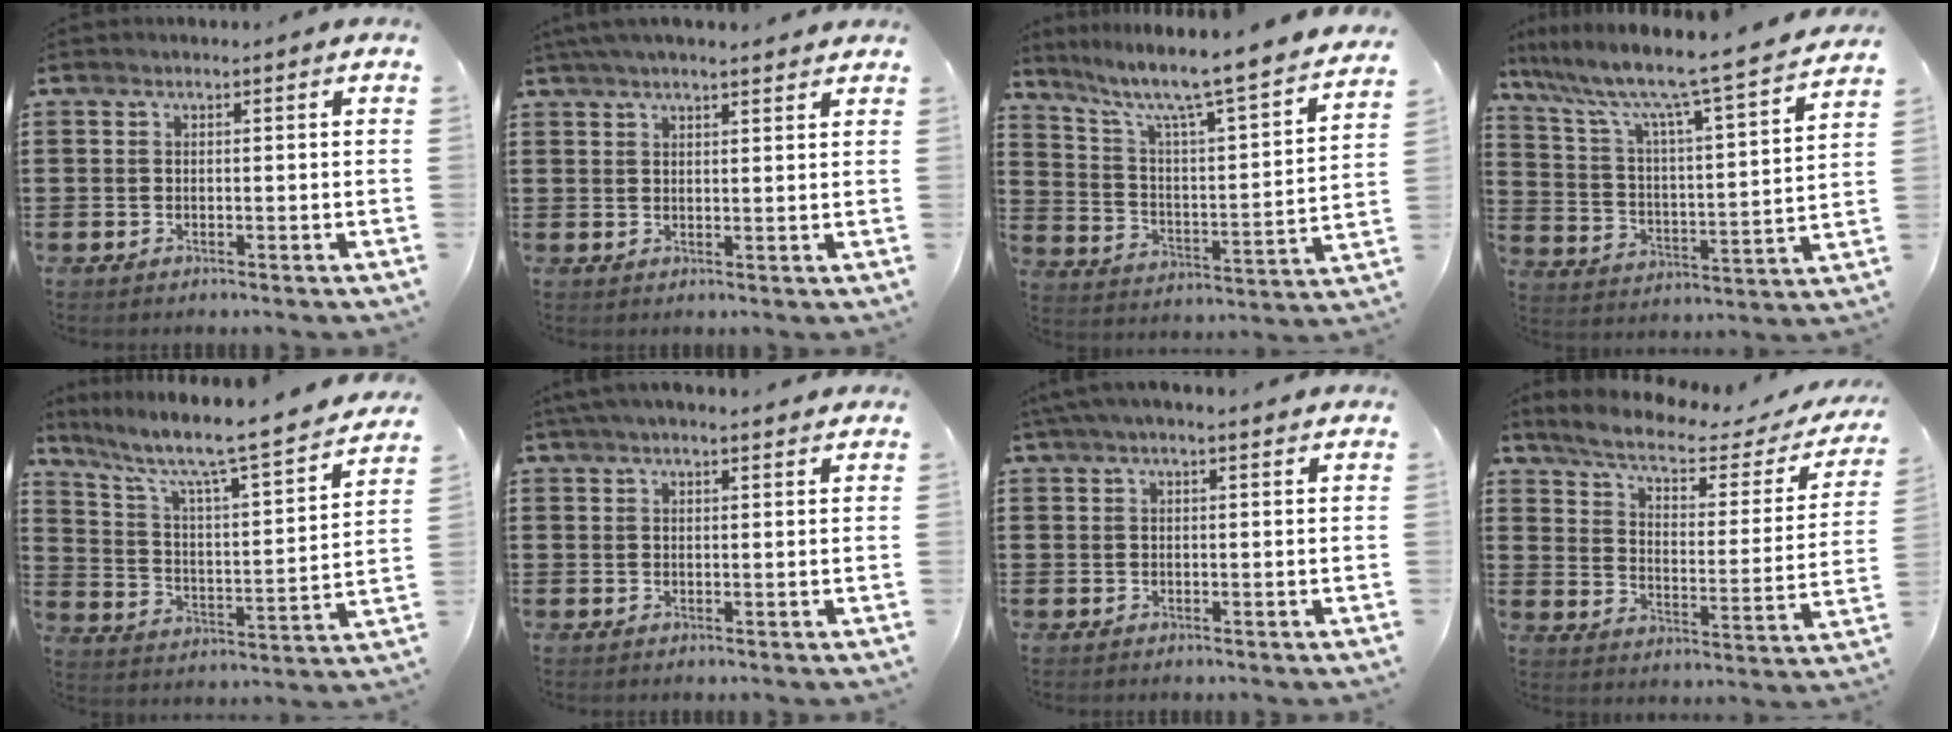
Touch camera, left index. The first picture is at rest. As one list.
[{"total": 3.4, "force": [2.9, 0.3, 1.7], "torque": [-0.040, 0.003, 0.054]}, {"total": 7.1, "force": [5.8, 0.2, 4.2], "torque": [-0.106, -0.054, 0.086]}, {"total": 8.8, "force": [7.4, -0.3, 4.6], "torque": [-0.120, -0.064, 0.113]}, {"total": 7.2, "force": [5.8, 0.5, 4.2], "torque": [-0.109, -0.052, 0.087]}, {"total": 2.9, "force": [2.4, 0.4, 1.6], "torque": [-0.036, 0.003, 0.045]}, {"total": 2.7, "force": [1.9, 0.4, 1.9], "torque": [-0.041, 0.005, 0.035]}, {"total": 6.0, "force": [4.6, 1.2, 3.8], "torque": [-0.095, -0.024, 0.072]}]